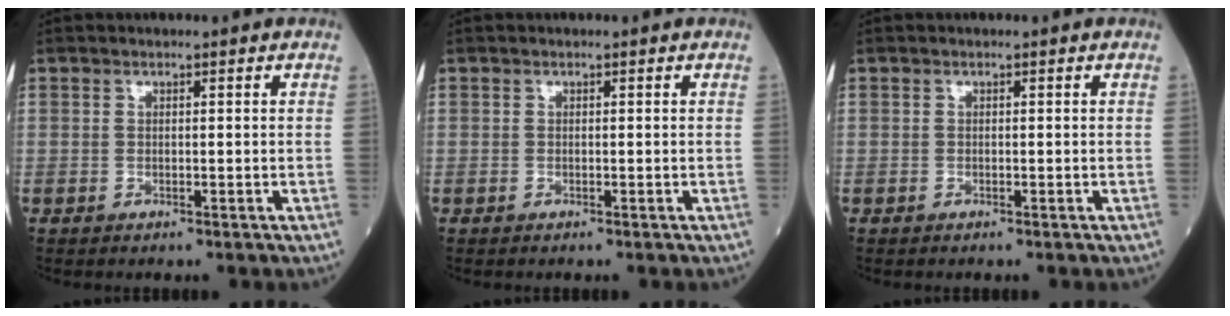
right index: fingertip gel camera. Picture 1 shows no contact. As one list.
[{"total": 0.0}, {"total": 0.0}]